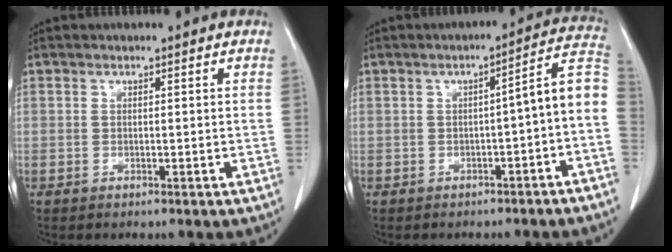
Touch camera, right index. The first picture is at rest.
{"total": 7.8, "force": [-2.6, 1.1, 7.3], "torque": [-0.082, 0.031, -0.036]}